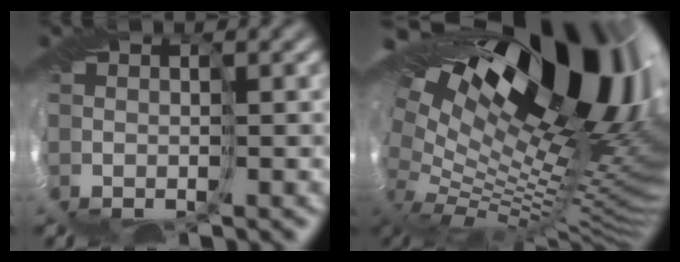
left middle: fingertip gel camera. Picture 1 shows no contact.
{"total": 20.6, "force": [10.1, 8.8, 15.7], "torque": [-0.270, 0.032, 0.179]}